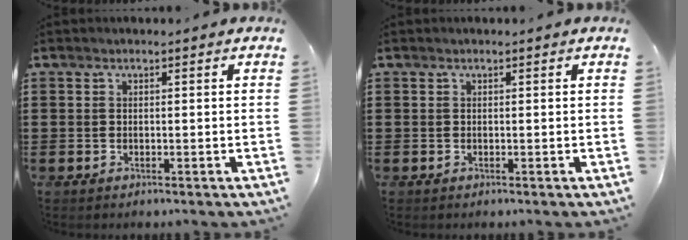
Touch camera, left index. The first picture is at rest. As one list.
[{"total": 0.0}]